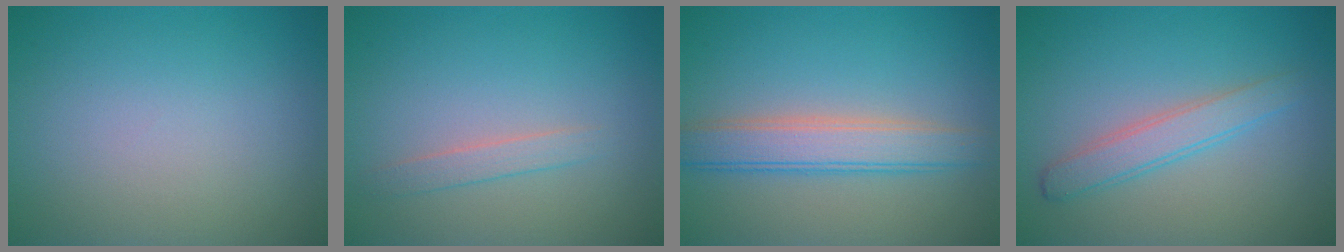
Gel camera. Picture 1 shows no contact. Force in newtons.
{"total": 1.3, "press": 1.3, "slide": 0.1}
{"total": 3.6, "press": 3.6, "slide": 0.1}
{"total": 2.6, "press": 2.6, "slide": 0.2}